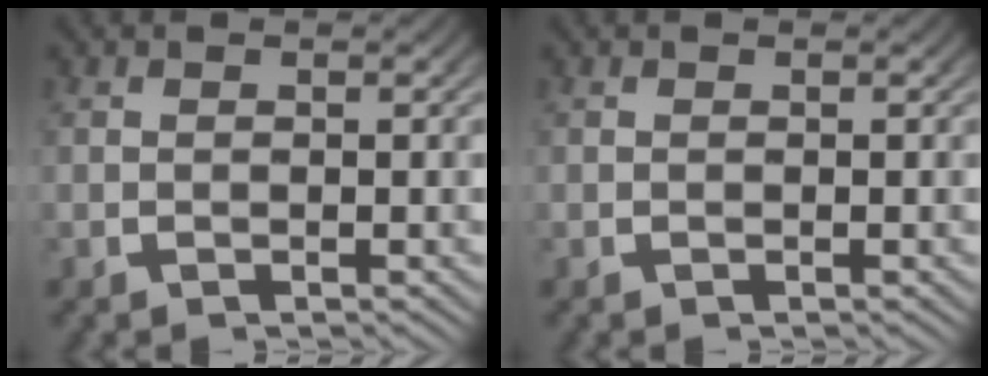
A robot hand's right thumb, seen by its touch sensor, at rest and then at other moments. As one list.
[{"total": 0.0}]